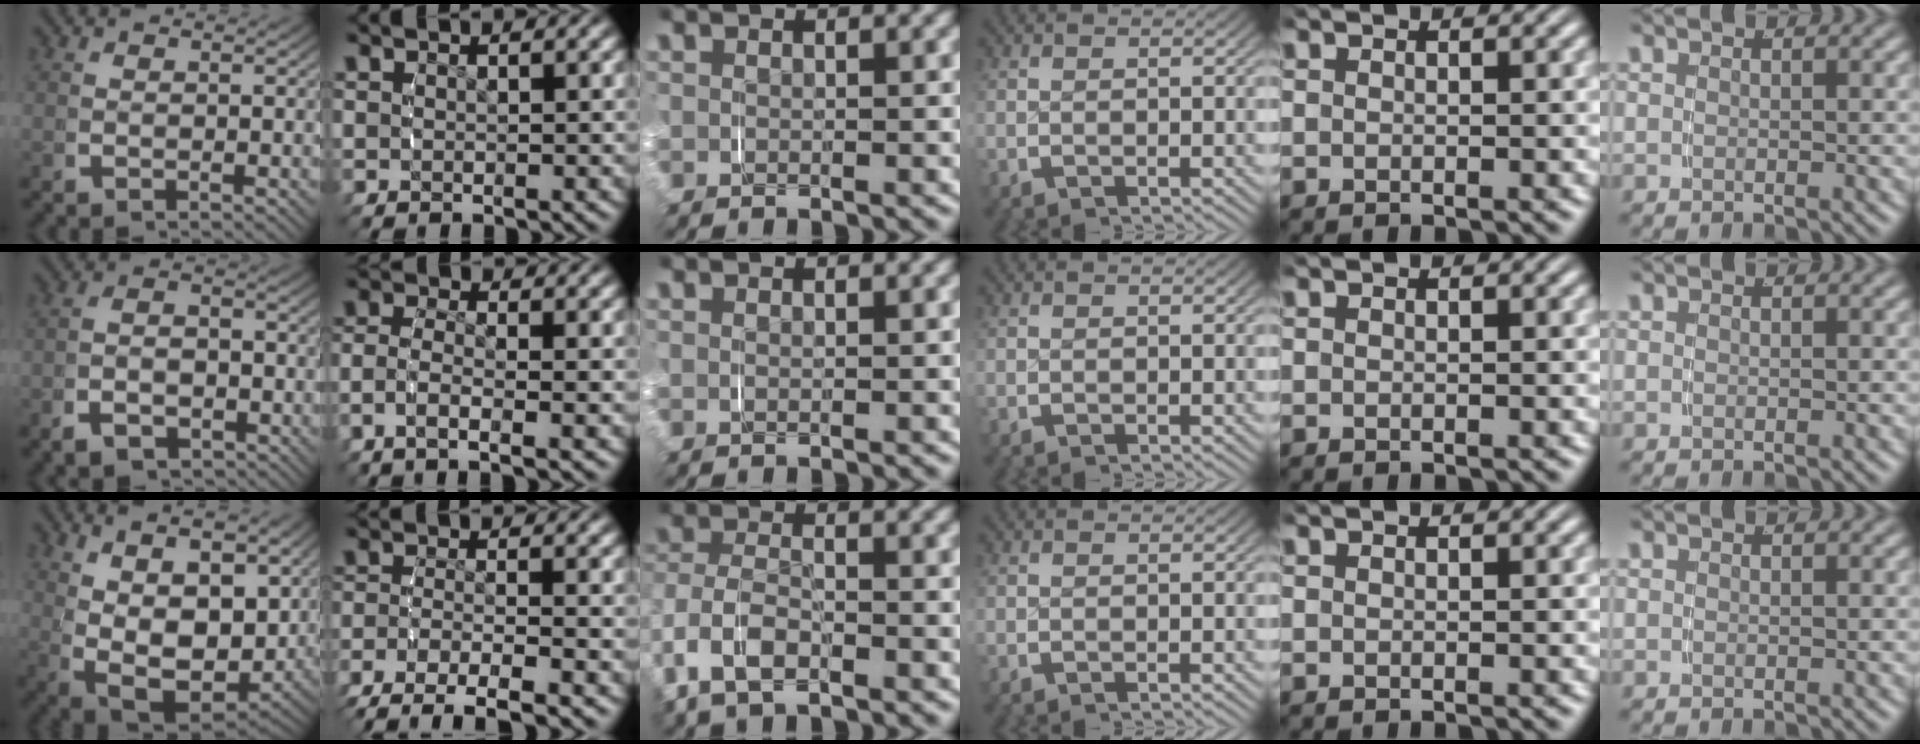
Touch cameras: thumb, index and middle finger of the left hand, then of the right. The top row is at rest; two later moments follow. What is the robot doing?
{"motion": "grasp_and_lifting", "object": "shirt"}